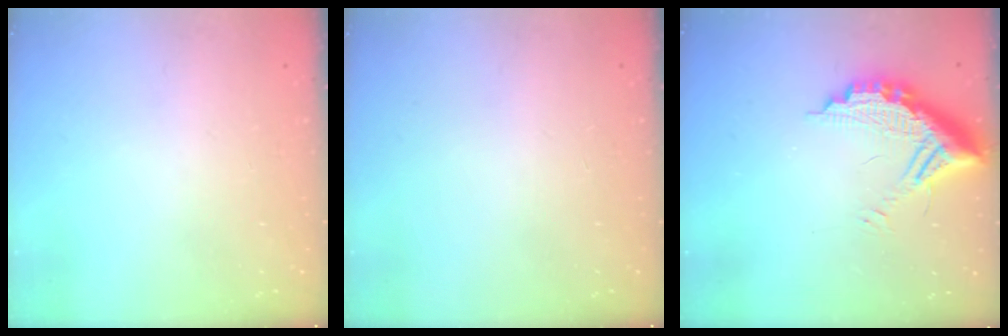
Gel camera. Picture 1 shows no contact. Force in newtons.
{"total": 0.0}
{"total": 13.8, "press": 13.8, "slide": 1.3}